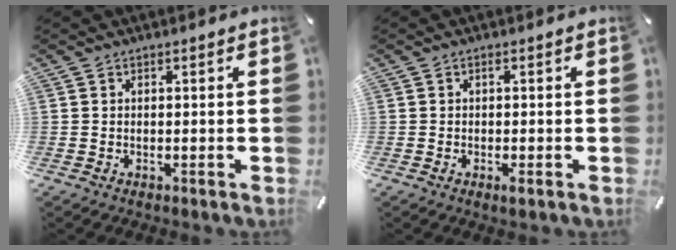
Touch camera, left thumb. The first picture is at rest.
{"total": 1.6, "force": [-0.2, 0.5, 1.6], "torque": [-0.027, 0.001, -0.004]}